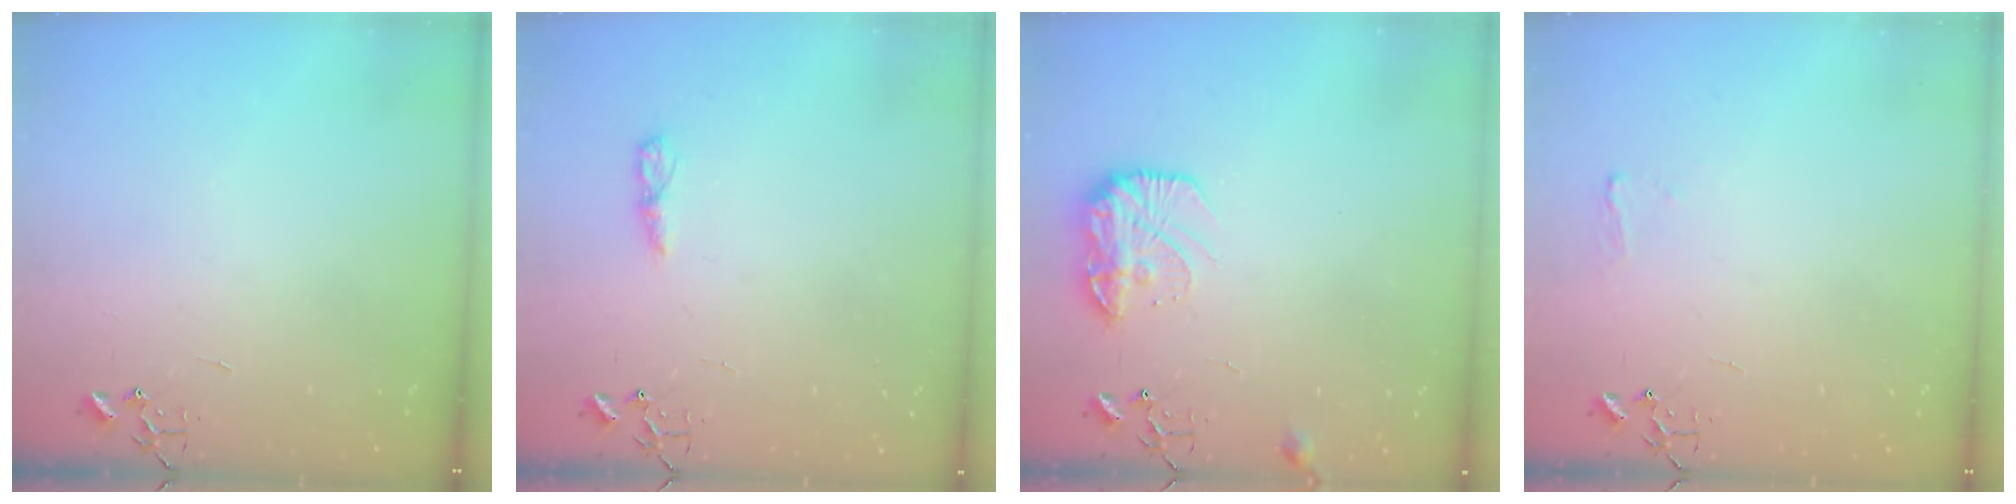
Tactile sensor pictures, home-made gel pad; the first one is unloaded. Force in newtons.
{"total": 6.8, "press": 6.8, "slide": 0.5}
{"total": 12.8, "press": 12.8, "slide": 0.7}
{"total": 5.2, "press": 5.1, "slide": 0.6}